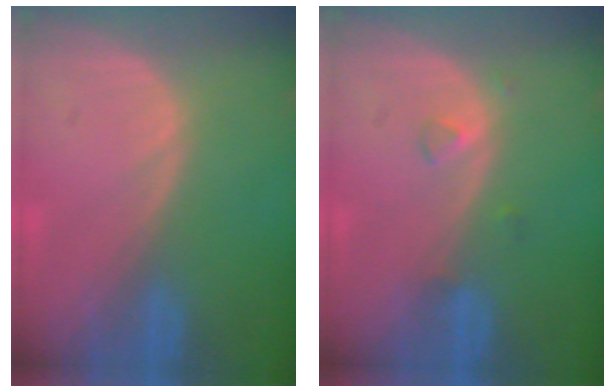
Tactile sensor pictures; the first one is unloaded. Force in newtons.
{"total": 1.5, "press": 1.5, "slide": 0.1}